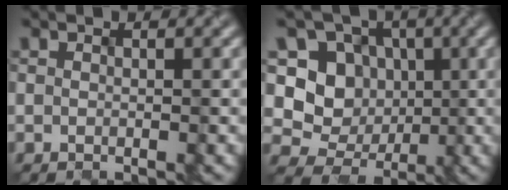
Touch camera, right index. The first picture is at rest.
{"total": 7.0, "force": [0.3, 6.3, 3.1], "torque": [-0.038, -0.003, -0.016]}